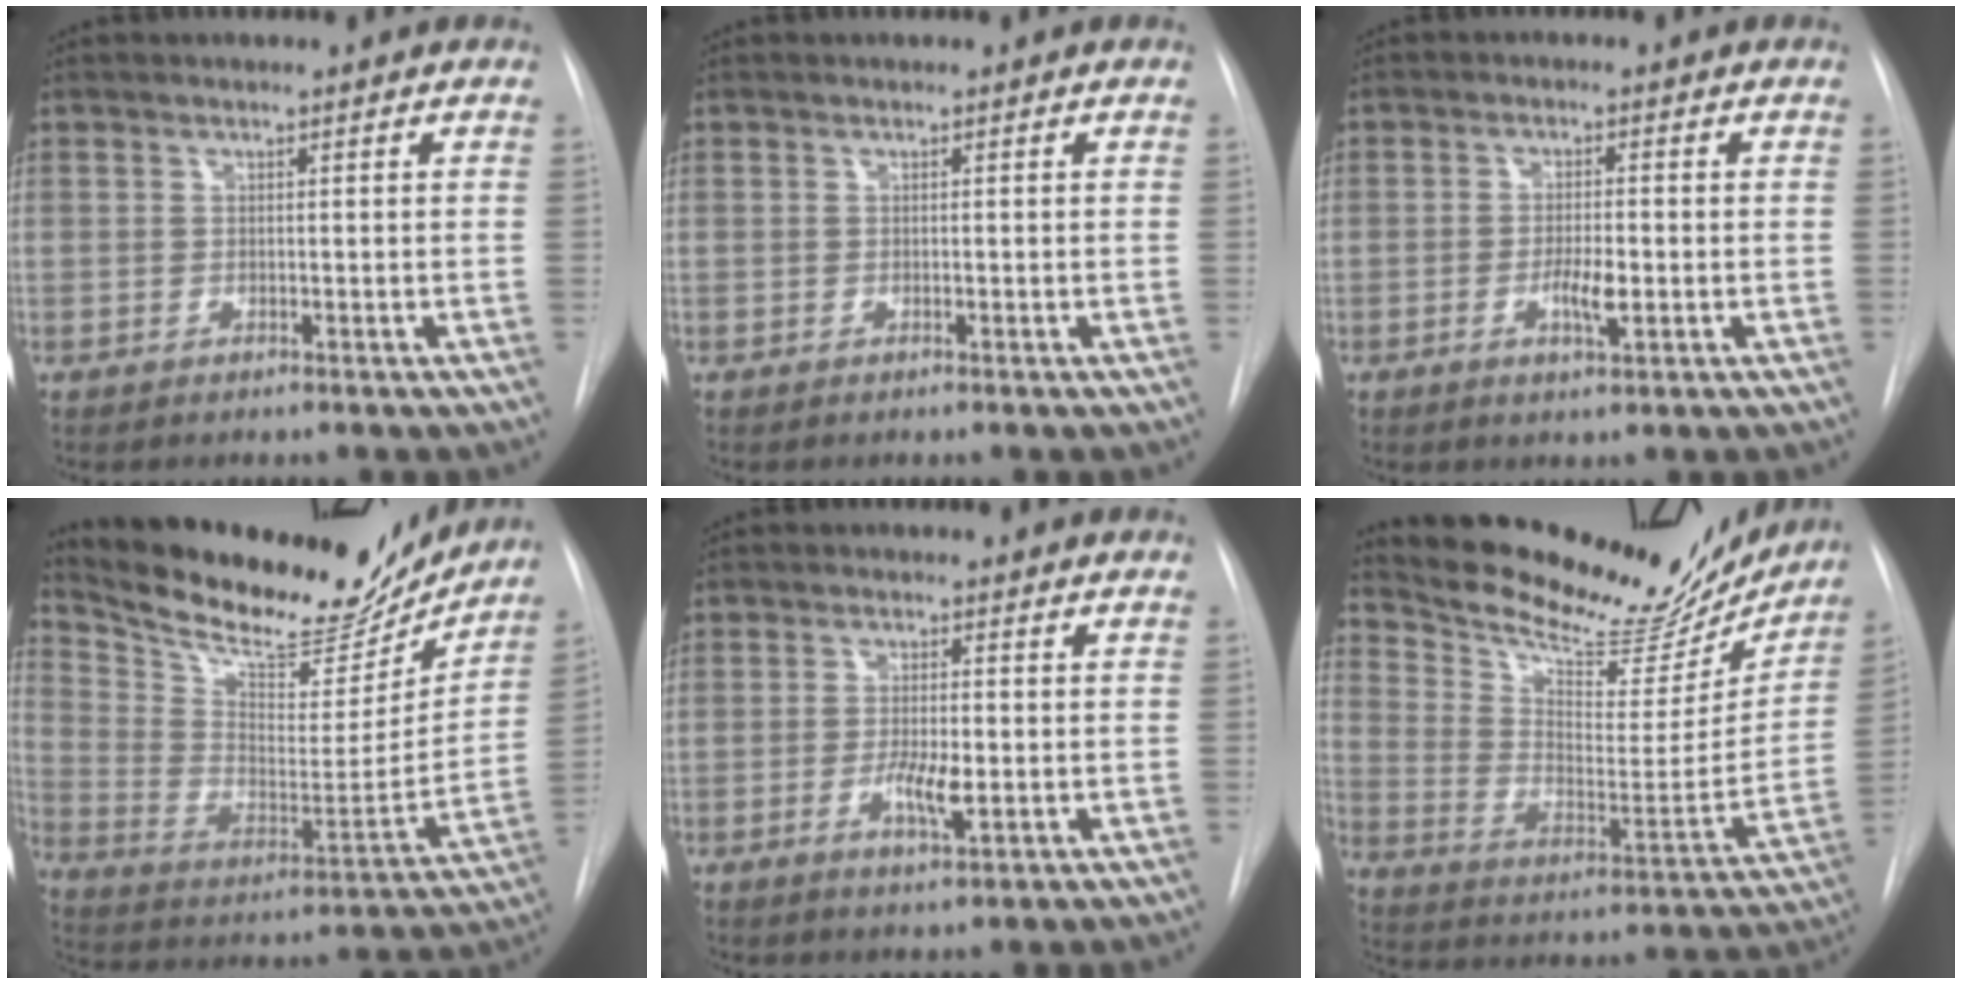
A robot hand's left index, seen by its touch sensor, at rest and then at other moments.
{"total": 0.0}
{"total": 3.8, "force": [-1.6, 0.8, 3.3], "torque": [-0.060, -0.007, -0.025]}
{"total": 23.4, "force": [20.7, 6.8, 8.7], "torque": [-0.155, -0.028, 0.311]}
{"total": 4.2, "force": [-1.6, 0.9, 3.8], "torque": [-0.072, -0.010, -0.024]}
{"total": 24.3, "force": [21.9, 6.8, 8.1], "torque": [-0.132, -0.047, 0.305]}